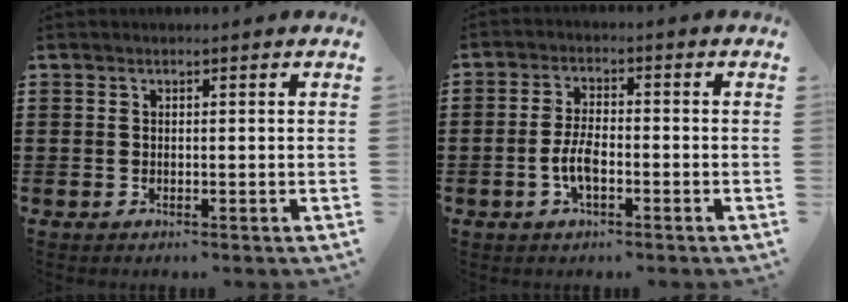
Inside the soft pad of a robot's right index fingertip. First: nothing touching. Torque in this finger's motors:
{"motor_torque": [2.14, 0.00, 0.45, 0.01]}